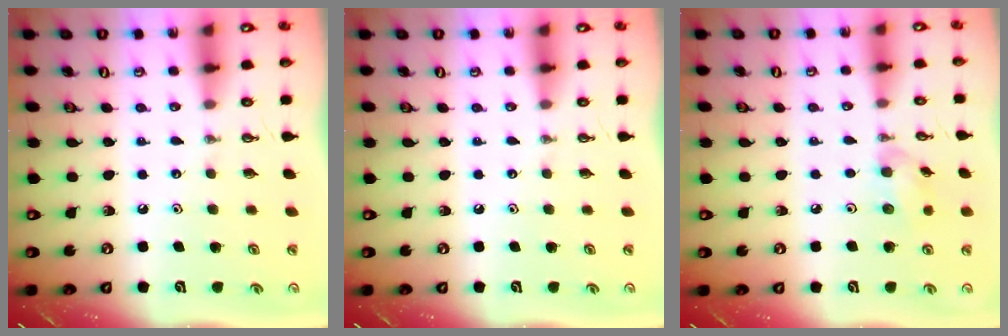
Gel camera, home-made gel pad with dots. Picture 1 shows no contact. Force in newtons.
{"total": 0.0}
{"total": 6.7, "press": 6.6, "slide": 0.8}